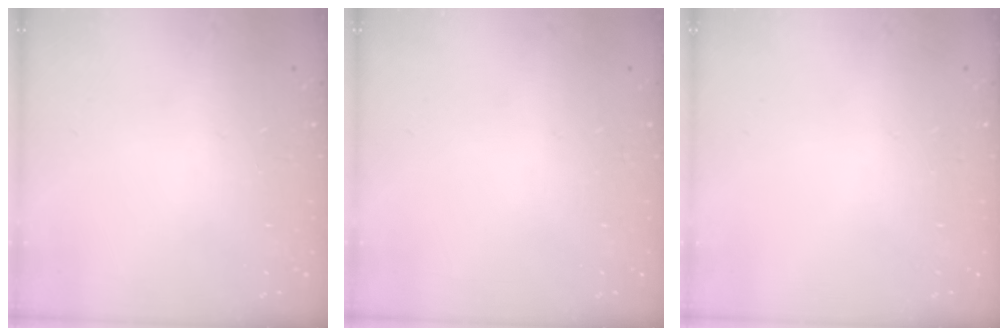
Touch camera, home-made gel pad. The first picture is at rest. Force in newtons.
{"total": 0.0}
{"total": 0.0}